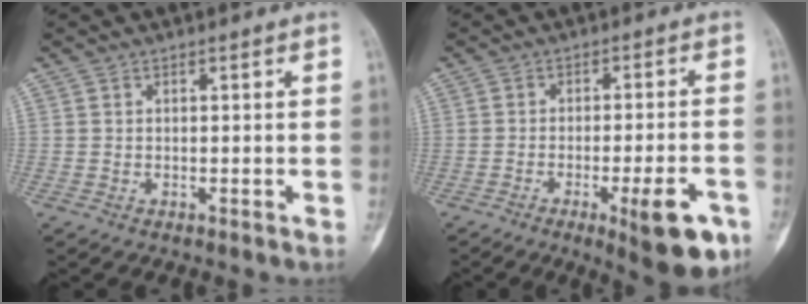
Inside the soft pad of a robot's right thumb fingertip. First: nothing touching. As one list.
[{"total": 10.0, "force": [-4.7, 2.5, 8.5], "torque": [-0.104, 0.014, -0.059]}]